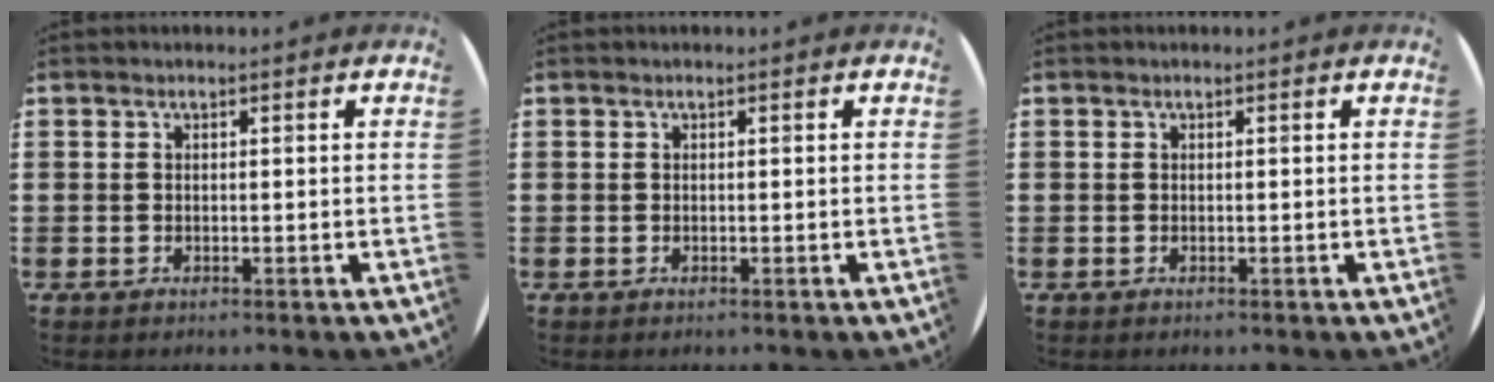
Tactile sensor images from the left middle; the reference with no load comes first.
{"total": 0.0}
{"total": 0.0}